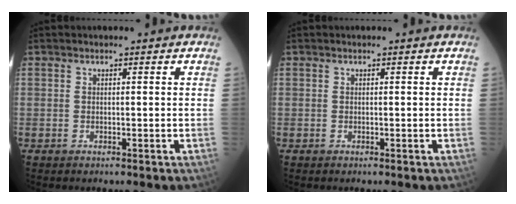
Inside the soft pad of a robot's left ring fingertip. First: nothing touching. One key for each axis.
{"total": 0.0}